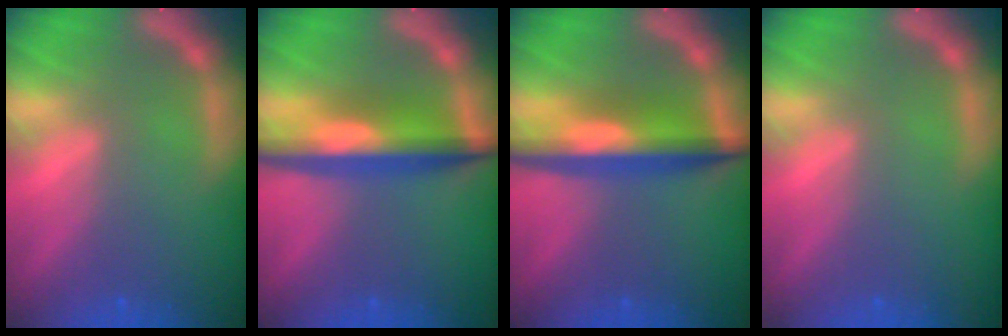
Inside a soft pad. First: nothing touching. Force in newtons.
{"total": 7.1}
{"total": 7.1}
{"total": 0.0}